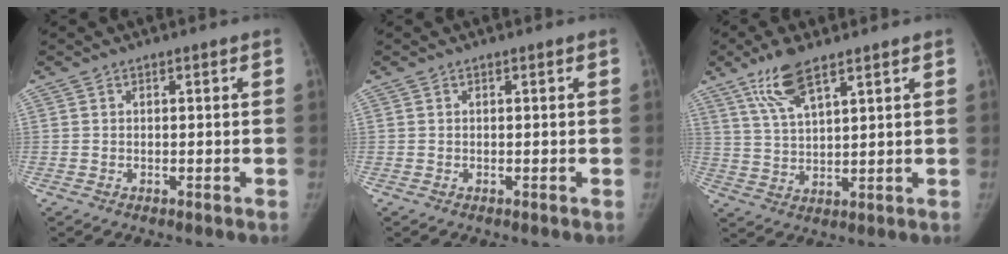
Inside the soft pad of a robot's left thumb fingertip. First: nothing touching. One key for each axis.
{"total": 0.0}
{"total": 8.4, "fx": 5.4, "fy": 2.5, "fz": 5.9, "tx": -0.114, "ty": -0.020, "tz": 0.113}